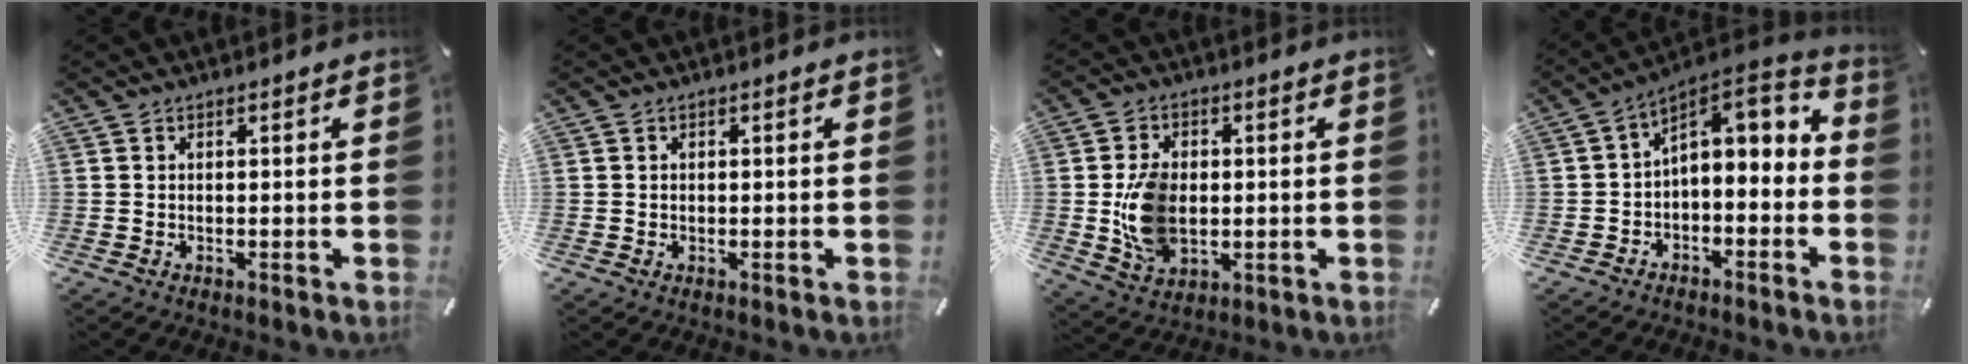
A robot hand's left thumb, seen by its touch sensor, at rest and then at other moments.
{"total": 0.0}
{"total": 10.5, "force": [-0.6, 7.6, 7.2], "torque": [-0.150, 0.002, -0.010]}
{"total": 4.7, "force": [1.0, 3.5, 2.9], "torque": [-0.034, -0.028, 0.009]}